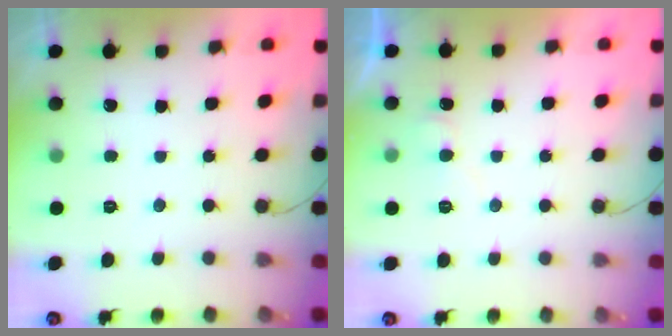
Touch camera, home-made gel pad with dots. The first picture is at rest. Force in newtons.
{"total": 6.7, "press": 6.7, "slide": 0.5}